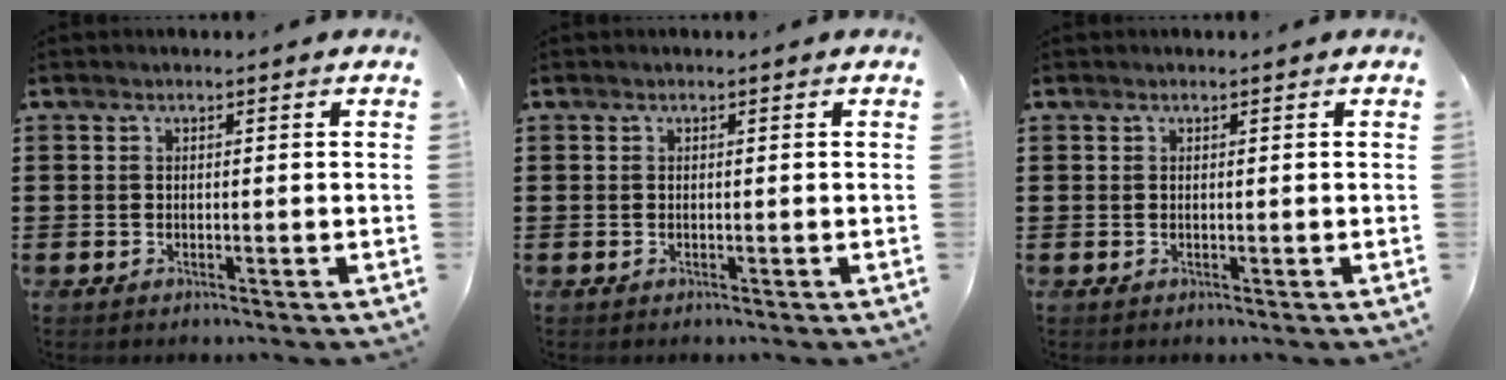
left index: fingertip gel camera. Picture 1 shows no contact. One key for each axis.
{"total": 0.0}
{"total": 0.0}